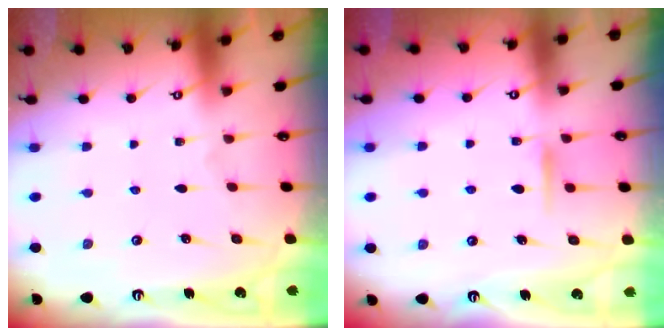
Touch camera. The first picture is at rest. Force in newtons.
{"total": 7.1, "press": 7.0, "slide": 0.7}